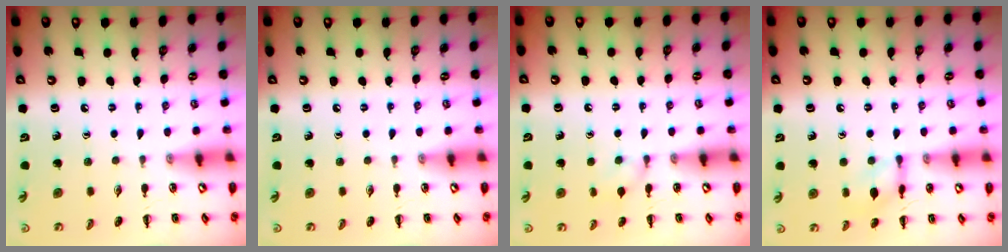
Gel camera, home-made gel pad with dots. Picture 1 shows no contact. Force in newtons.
{"total": 0.0}
{"total": 6.3, "press": 5.9, "slide": 2.2}
{"total": 8.0, "press": 8.0, "slide": 0.2}